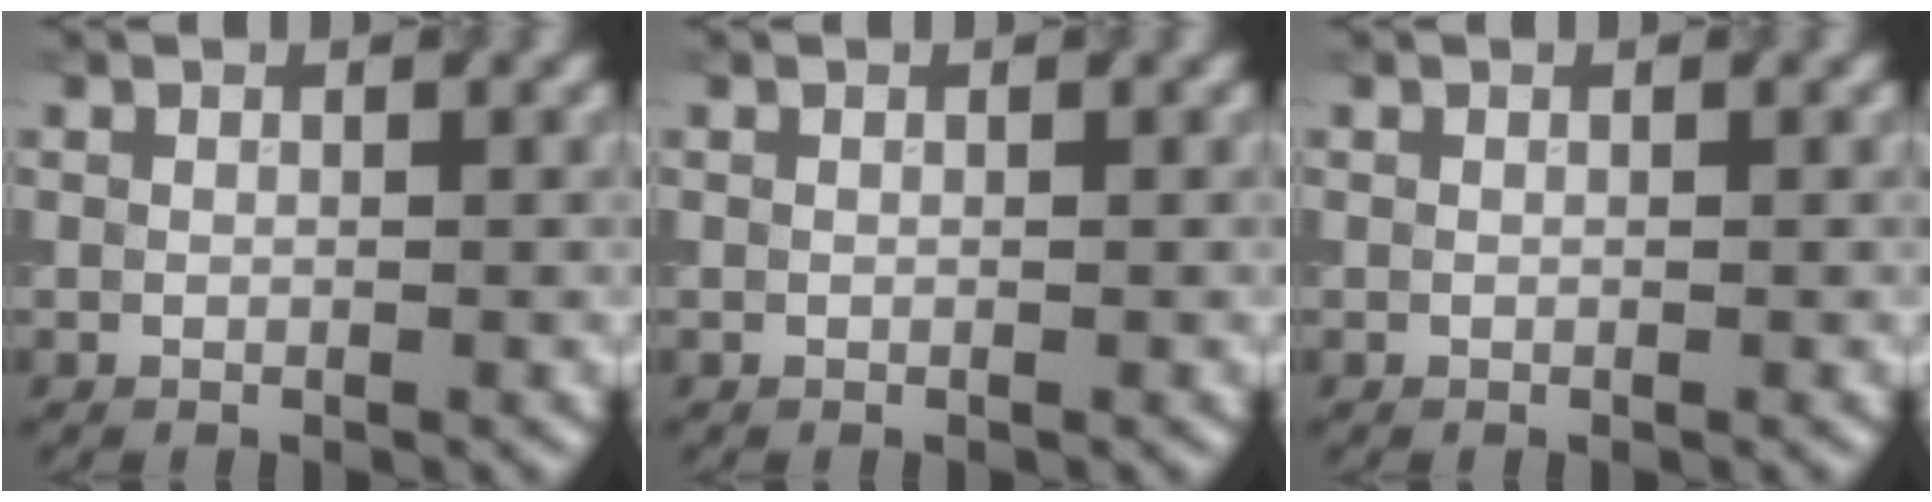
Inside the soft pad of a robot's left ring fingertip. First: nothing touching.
{"total": 0.0}
{"total": 0.0}